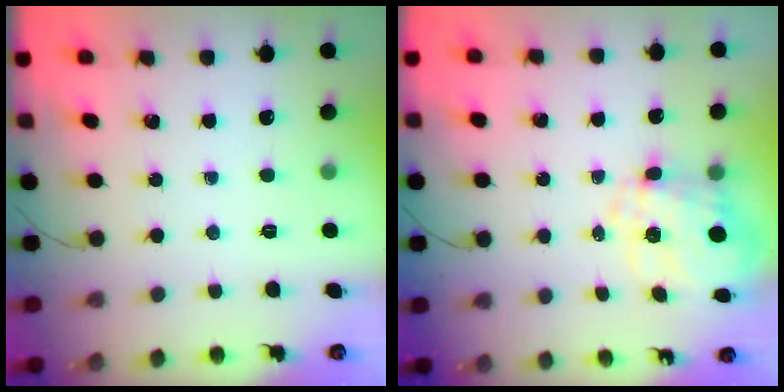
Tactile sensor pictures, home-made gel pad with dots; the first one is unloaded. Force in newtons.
{"total": 9.1, "press": 9.0, "slide": 1.5}